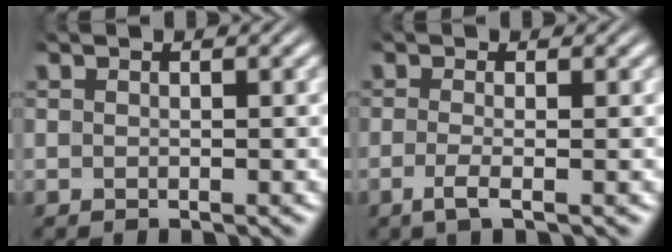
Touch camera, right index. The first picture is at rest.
{"total": 2.0, "force": [-1.1, 0.1, 1.6], "torque": [-0.046, -0.015, -0.016]}